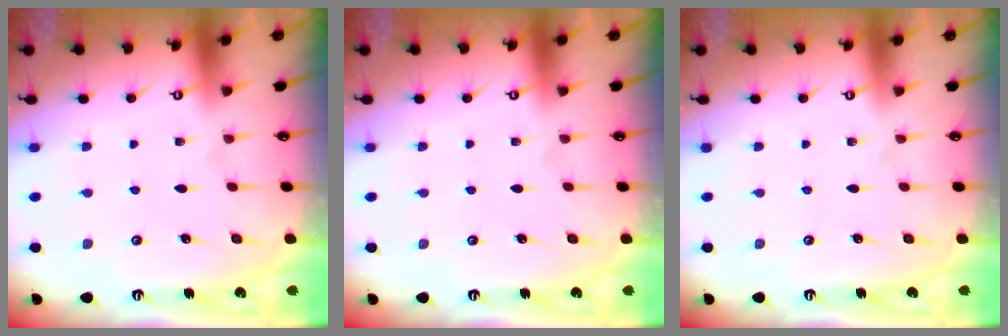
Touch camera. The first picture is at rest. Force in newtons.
{"total": 0.0}
{"total": 0.0}